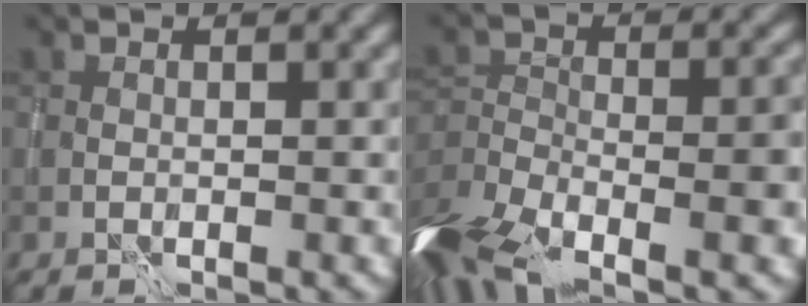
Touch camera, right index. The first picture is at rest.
{"total": 13.3, "force": [-8.1, 5.5, 9.1], "torque": [-0.164, 0.000, -0.116]}